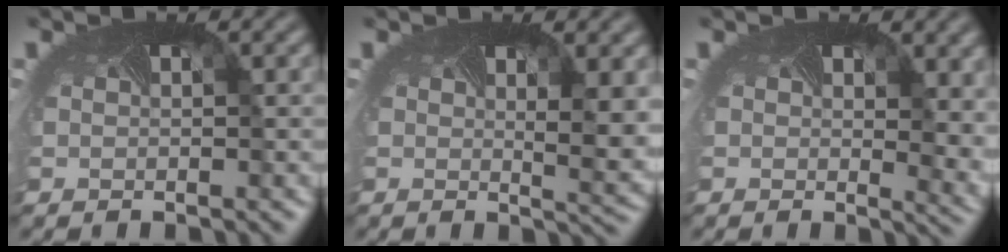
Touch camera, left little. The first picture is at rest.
{"total": 4.2, "force": [0.8, 1.3, 3.9], "torque": [-0.065, -0.018, 0.011]}
{"total": 5.1, "force": [1.6, 2.6, 4.1], "torque": [-0.063, -0.020, 0.025]}